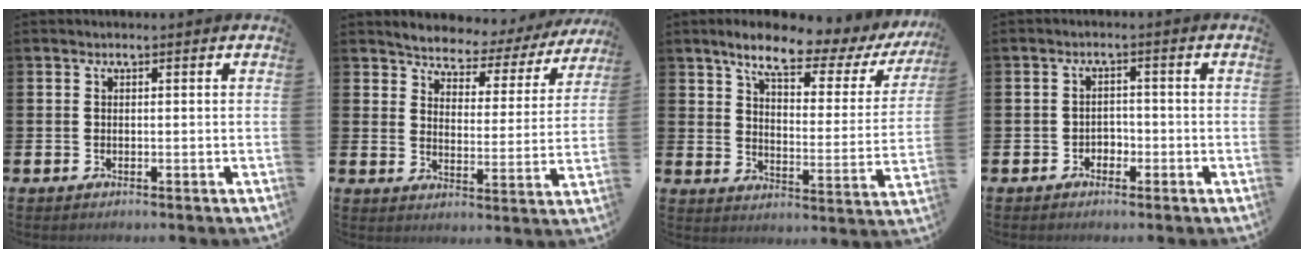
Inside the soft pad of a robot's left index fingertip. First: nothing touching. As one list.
[{"total": 4.1, "force": [4.0, 1.2, 0.1], "torque": [-0.033, -0.038, 0.061]}, {"total": 7.9, "force": [6.3, 1.9, 4.2], "torque": [-0.093, -0.042, 0.098]}, {"total": 1.8, "force": [-1.2, 1.3, 0.3], "torque": [-0.011, 0.003, -0.029]}]